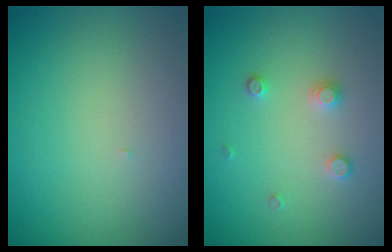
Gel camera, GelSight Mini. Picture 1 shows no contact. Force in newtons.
{"total": 1.5, "press": 1.5, "slide": 0.2}